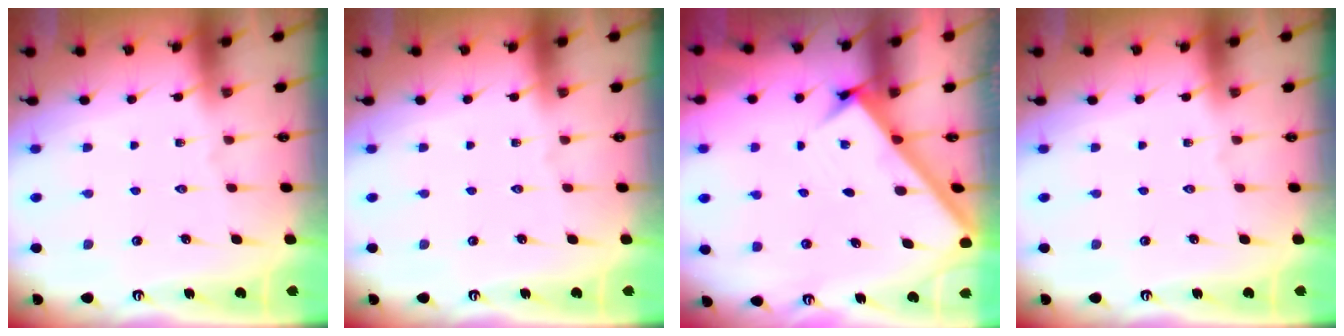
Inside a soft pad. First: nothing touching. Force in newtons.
{"total": 0.0}
{"total": 2.7, "press": 2.7, "slide": 0.3}
{"total": 0.0}